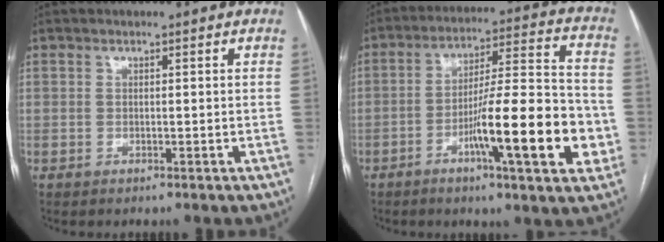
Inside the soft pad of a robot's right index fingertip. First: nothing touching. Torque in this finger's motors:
{"motor_torque": [1.41, -0.73, 0.78, 0.21]}